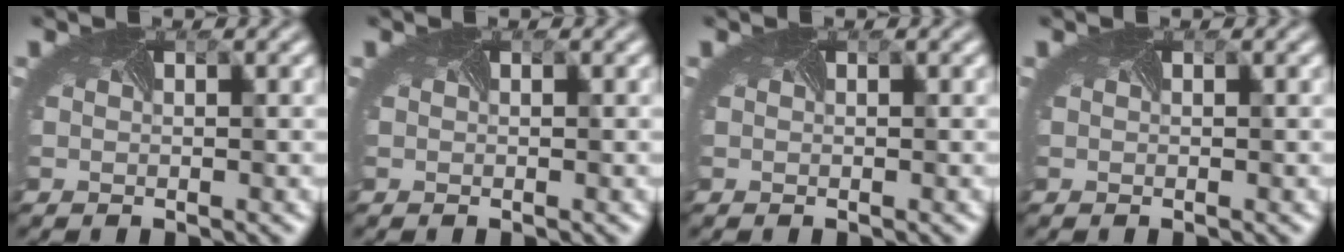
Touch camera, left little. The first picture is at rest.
{"total": 0.0}
{"total": 0.0}
{"total": 0.0}